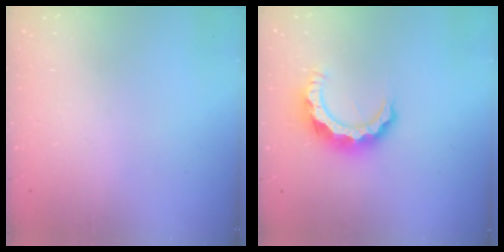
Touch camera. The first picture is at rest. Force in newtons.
{"total": 9.9, "press": 9.9, "slide": 0.8}